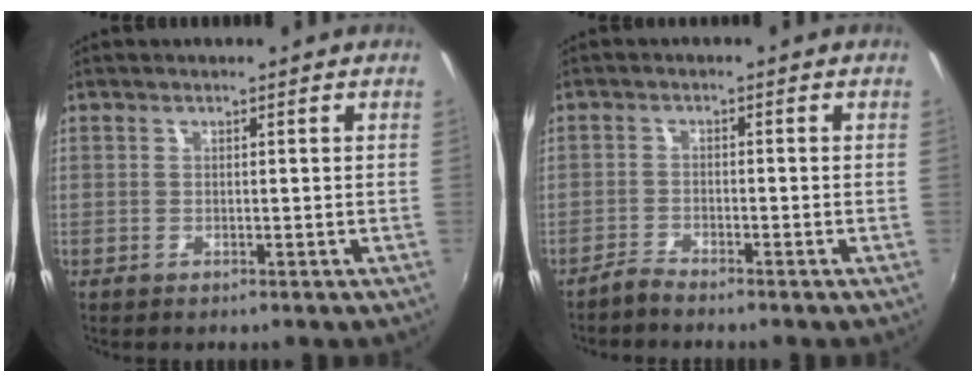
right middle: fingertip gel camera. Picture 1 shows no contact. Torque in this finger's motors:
{"motor_torque": [0.20, -0.13, -0.02, 0.00]}